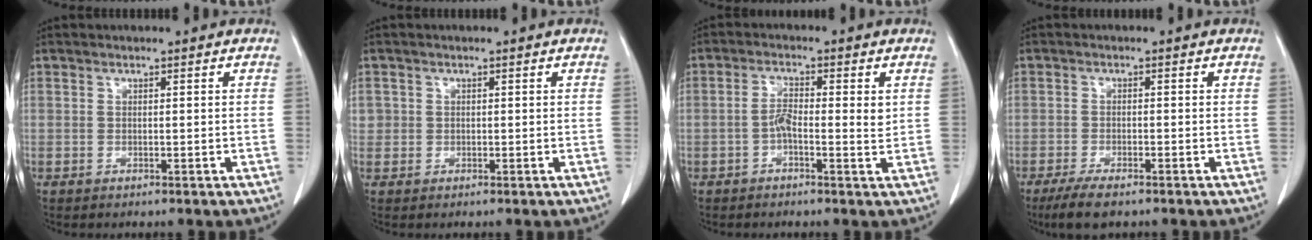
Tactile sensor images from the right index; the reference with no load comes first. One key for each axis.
{"total": 1.5, "fx": 0.2, "fy": 1.5, "fz": 0.2, "tx": 0.009, "ty": 0.005, "tz": 0.002}
{"total": 4.1, "fx": -0.1, "fy": 1.2, "fz": 4.0, "tx": -0.072, "ty": 0.006, "tz": -0.006}
{"total": 4.4, "fx": -3.2, "fy": 1.3, "fz": 2.8, "tx": -0.058, "ty": -0.008, "tz": -0.056}